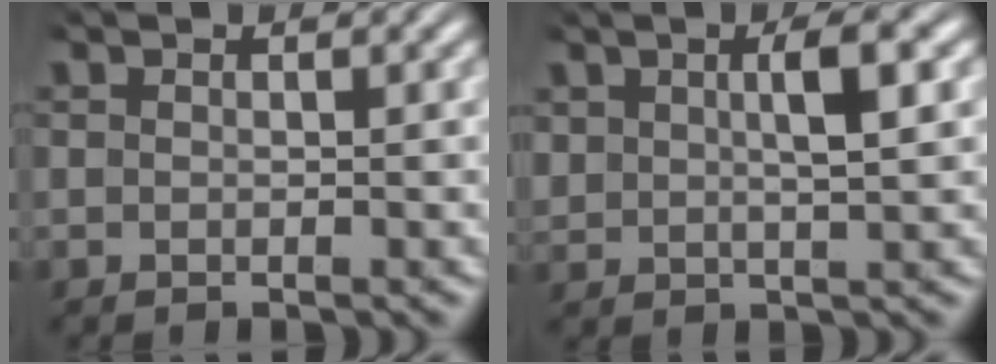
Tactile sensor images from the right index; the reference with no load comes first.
{"total": 3.1, "force": [1.5, 0.8, 2.6], "torque": [-0.041, 0.004, 0.031]}